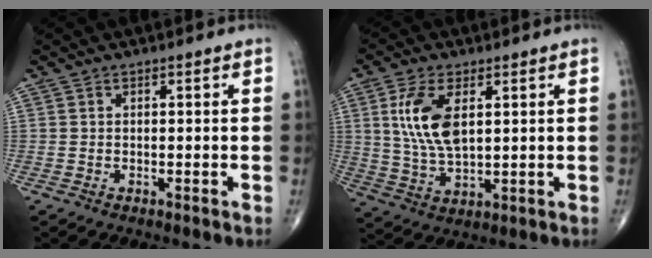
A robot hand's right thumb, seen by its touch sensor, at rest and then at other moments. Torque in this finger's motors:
{"motor_torque": [-0.53, 0.87, 0.32, -0.30, 0.26]}